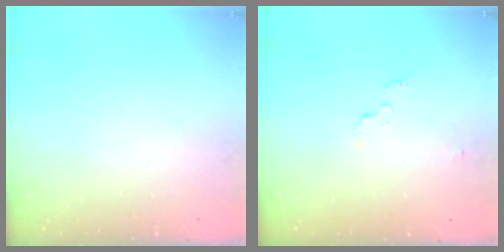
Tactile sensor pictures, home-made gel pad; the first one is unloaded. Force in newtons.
{"total": 3.9, "press": 3.9, "slide": 0.4}